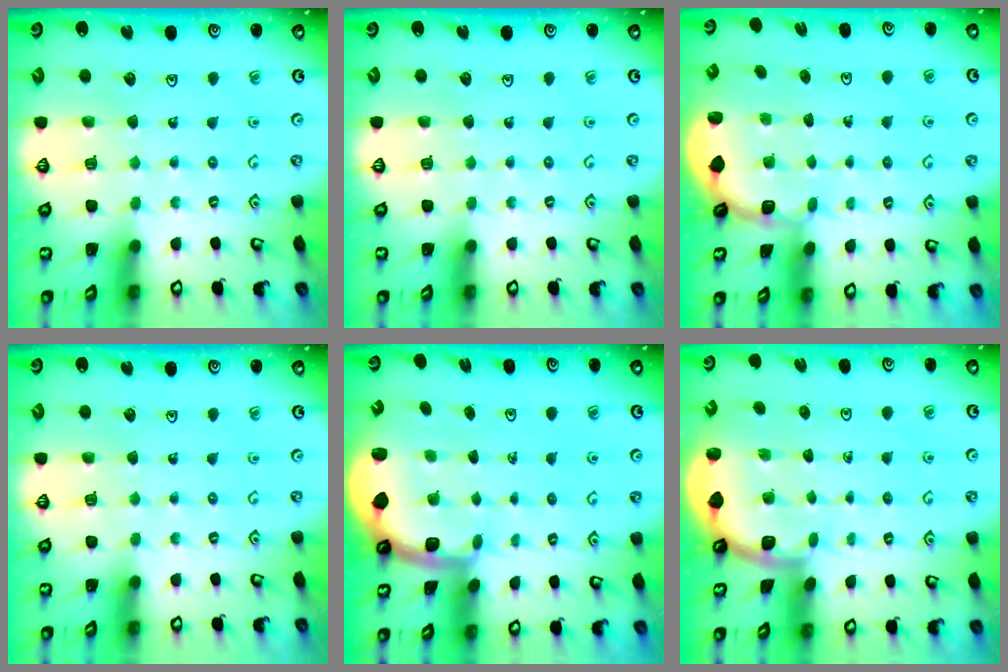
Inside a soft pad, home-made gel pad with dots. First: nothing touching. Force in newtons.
{"total": 0.0}
{"total": 1.9, "press": 1.7, "slide": 0.8}
{"total": 0.0}
{"total": 1.7, "press": 1.7, "slide": 0.3}
{"total": 1.8, "press": 1.8, "slide": 0.1}